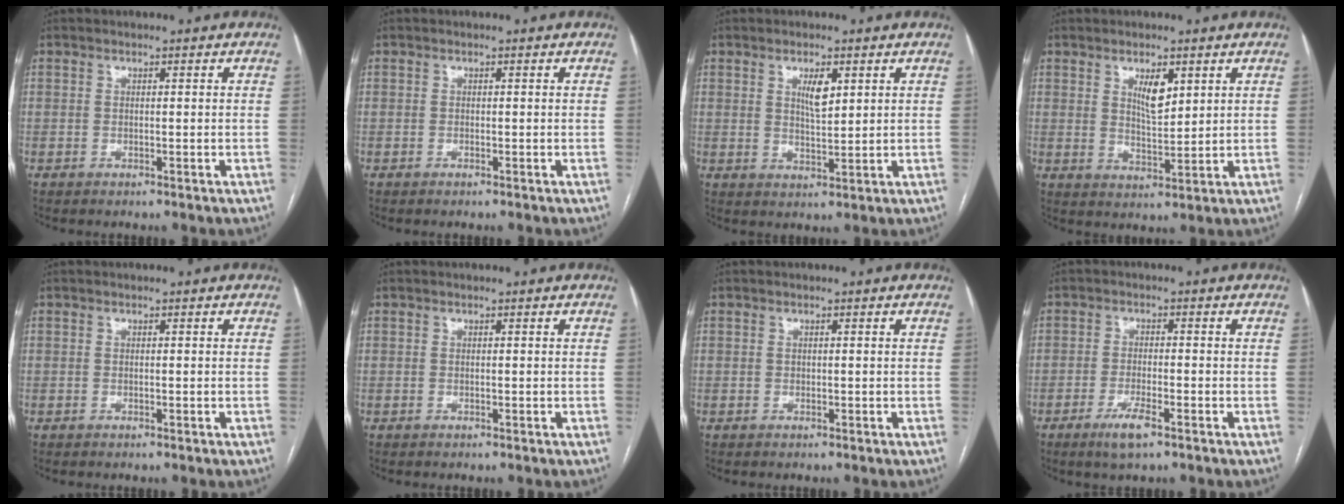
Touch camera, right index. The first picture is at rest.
{"total": 0.0}
{"total": 3.8, "force": [1.7, 1.1, 3.3], "torque": [-0.059, -0.002, 0.031]}
{"total": 5.5, "force": [2.2, 2.4, 4.5], "torque": [-0.077, -0.001, 0.043]}
{"total": 0.0}
{"total": 0.0}
{"total": 0.0}
{"total": 4.2, "force": [-2.5, 0.7, 3.2], "torque": [-0.066, -0.004, -0.044]}